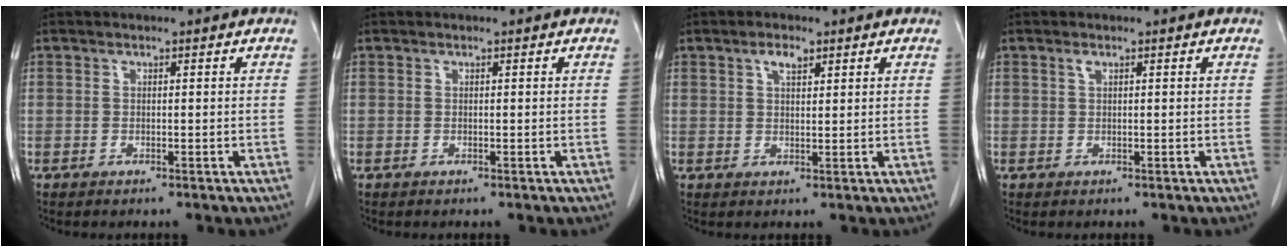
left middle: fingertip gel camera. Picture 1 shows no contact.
{"total": 0.0}
{"total": 2.5, "force": [1.5, 1.0, 1.8], "torque": [-0.036, 0.002, 0.027]}
{"total": 0.7, "force": [0.4, 0.2, 0.5], "torque": [-0.012, 0.003, 0.006]}